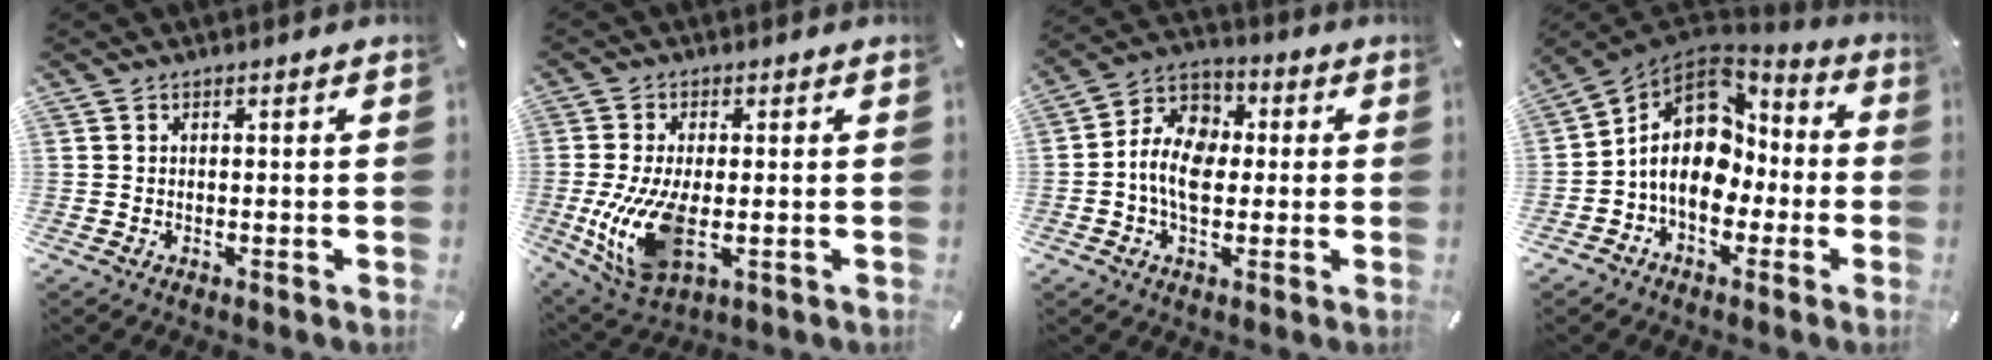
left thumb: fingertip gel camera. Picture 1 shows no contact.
{"total": 13.8, "force": [-1.4, 7.3, 11.6], "torque": [-0.242, -0.026, -0.021]}
{"total": 10.5, "force": [-2.0, 7.7, 6.8], "torque": [-0.142, 0.015, -0.038]}
{"total": 15.0, "force": [-0.1, 11.7, 9.3], "torque": [-0.165, 0.001, -0.002]}